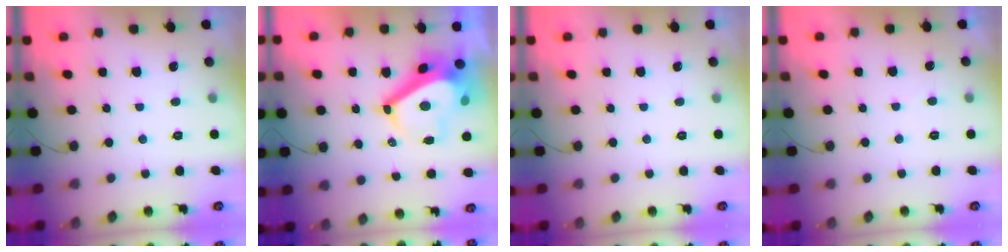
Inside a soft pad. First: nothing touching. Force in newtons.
{"total": 8.9, "press": 8.8, "slide": 1.1}
{"total": 0.0}
{"total": 0.6, "press": 0.3, "slide": 0.5}